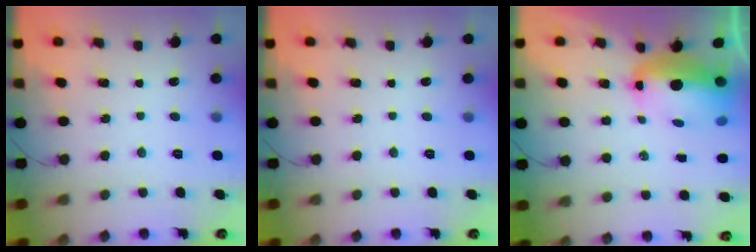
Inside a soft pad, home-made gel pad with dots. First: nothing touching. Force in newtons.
{"total": 0.0}
{"total": 11.1, "press": 10.8, "slide": 2.6}